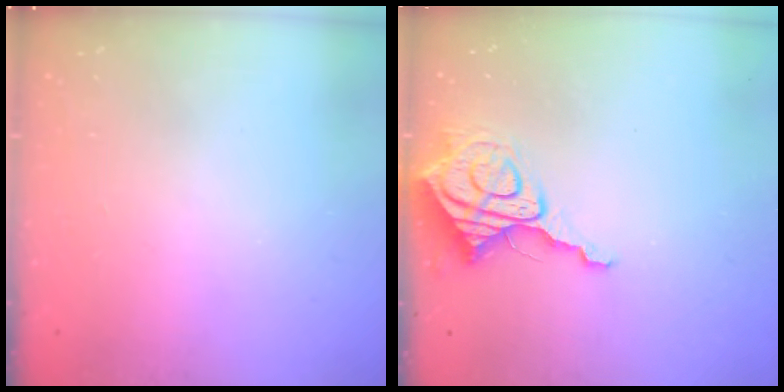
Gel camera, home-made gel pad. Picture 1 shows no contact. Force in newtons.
{"total": 11.7, "press": 11.6, "slide": 1.4}